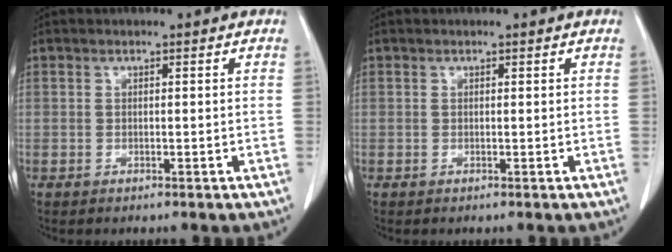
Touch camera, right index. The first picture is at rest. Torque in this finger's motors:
{"motor_torque": [0.11, 0.03, 0.04, 0.01]}